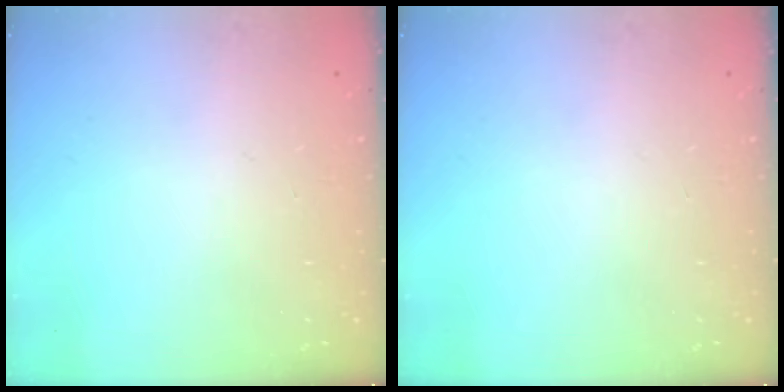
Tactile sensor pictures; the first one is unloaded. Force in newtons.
{"total": 0.0}